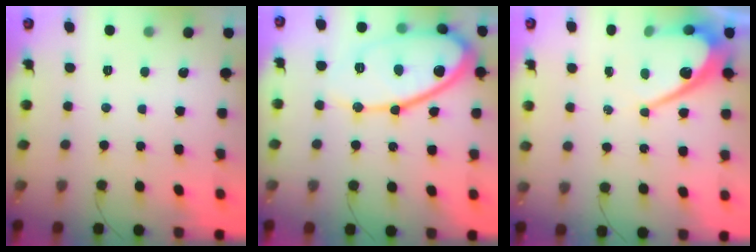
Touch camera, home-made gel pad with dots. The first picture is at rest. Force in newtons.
{"total": 19.5, "press": 19.5, "slide": 1.5}
{"total": 10.1, "press": 10.1, "slide": 0.7}